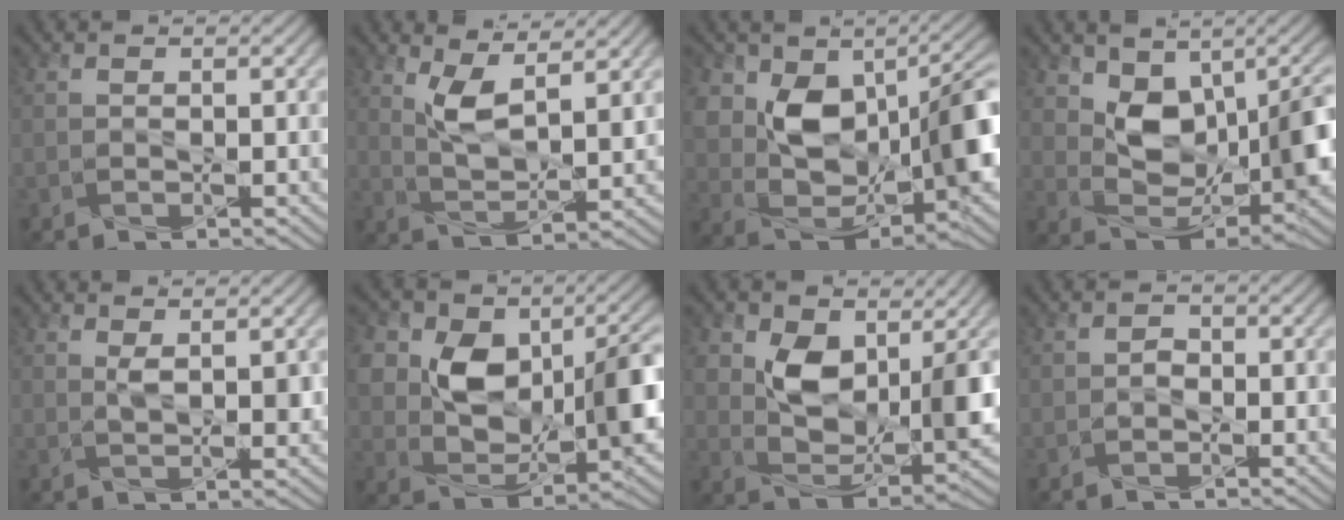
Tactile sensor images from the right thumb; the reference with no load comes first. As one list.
[{"total": 6.4, "force": [3.3, 2.2, 5.0], "torque": [-0.107, -0.008, 0.068]}, {"total": 14.9, "force": [1.8, 10.0, 11.0], "torque": [-0.166, -0.020, 0.043]}, {"total": 10.6, "force": [2.6, 6.5, 8.0], "torque": [-0.137, -0.017, 0.052]}, {"total": 2.5, "force": [1.0, 0.8, 2.2], "torque": [-0.045, -0.003, 0.024]}, {"total": 11.7, "force": [1.6, 8.0, 8.4], "torque": [-0.130, -0.006, 0.032]}, {"total": 9.2, "force": [2.7, 5.9, 6.5], "torque": [-0.119, -0.021, 0.051]}, {"total": 1.3, "force": [-0.4, 1.0, 0.8], "torque": [-0.012, -0.001, -0.010]}]